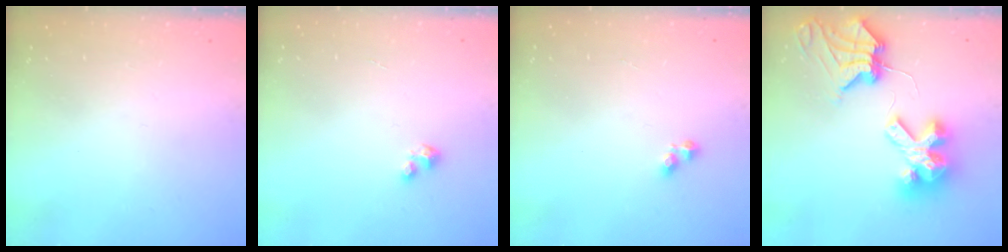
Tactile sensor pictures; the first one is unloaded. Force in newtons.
{"total": 2.0, "press": 2.0, "slide": 0.2}
{"total": 2.1, "press": 2.1, "slide": 0.3}
{"total": 12.0, "press": 11.9, "slide": 1.3}